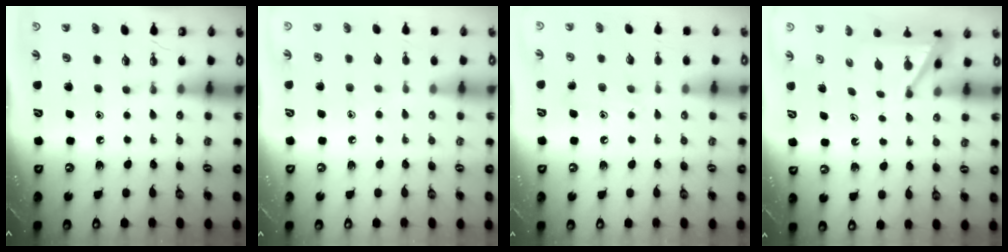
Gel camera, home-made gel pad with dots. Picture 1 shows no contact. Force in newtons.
{"total": 7.9, "press": 7.9, "slide": 0.8}
{"total": 8.3, "press": 8.2, "slide": 0.6}
{"total": 6.3, "press": 6.3, "slide": 0.2}